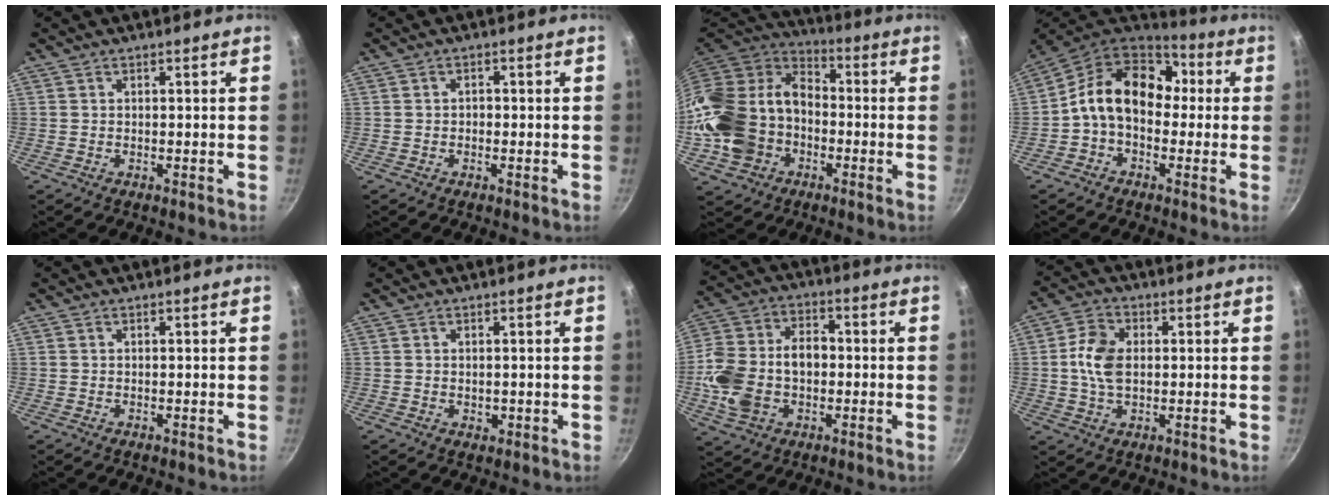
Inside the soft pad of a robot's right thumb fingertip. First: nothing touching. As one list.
[{"total": 0.9, "force": [-0.3, 0.7, 0.5], "torque": [-0.006, 0.004, -0.006]}, {"total": 23.2, "force": [-5.1, 17.9, 13.8], "torque": [-0.275, 0.060, -0.098]}, {"total": 15.3, "force": [0.9, 11.3, 10.3], "torque": [-0.137, 0.039, -0.009]}, {"total": 0.0}, {"total": 1.3, "force": [-0.1, 1.1, 0.7], "torque": [-0.008, 0.000, 0.002]}, {"total": 15.7, "force": [-1.8, 11.0, 11.1], "torque": [-0.200, 0.036, -0.036]}, {"total": 8.0, "force": [0.5, 5.3, 6.0], "torque": [-0.104, 0.012, 0.003]}]